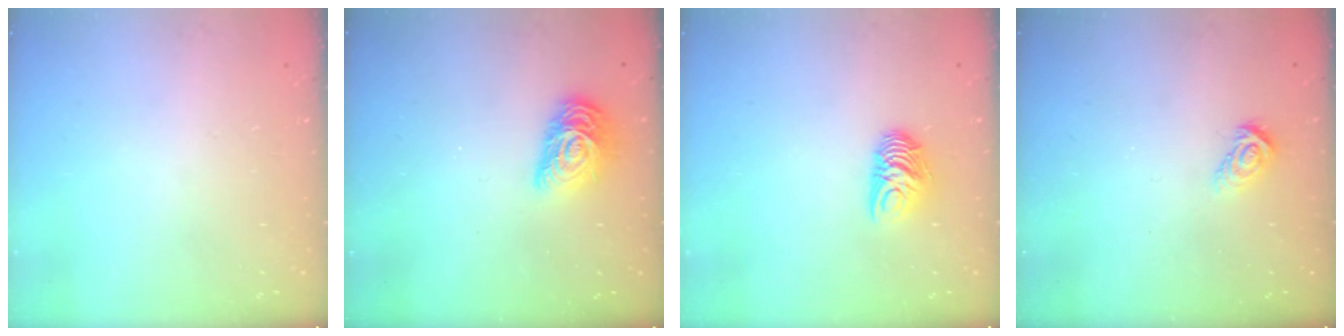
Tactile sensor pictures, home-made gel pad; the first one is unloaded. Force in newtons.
{"total": 11.7, "press": 11.6, "slide": 1.0}
{"total": 7.5, "press": 7.5, "slide": 0.5}
{"total": 5.3, "press": 5.3, "slide": 0.3}